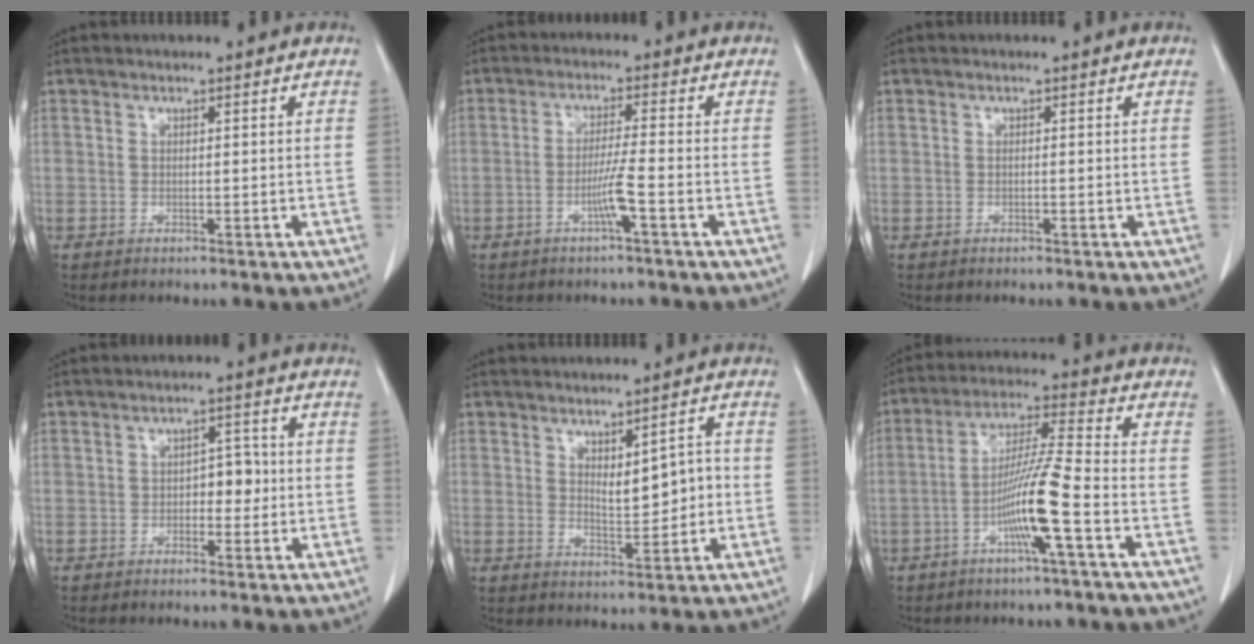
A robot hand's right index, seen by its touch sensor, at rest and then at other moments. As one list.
[{"total": 4.2, "force": [-1.7, -0.7, 3.7], "torque": [-0.071, -0.003, -0.035]}, {"total": 0.0}, {"total": 3.4, "force": [-0.4, 2.0, 2.7], "torque": [-0.031, 0.009, -0.006]}, {"total": 5.2, "force": [0.6, 2.2, 4.7], "torque": [-0.069, 0.005, 0.018]}, {"total": 9.9, "force": [-3.7, -0.8, 9.1], "torque": [-0.177, 0.001, -0.072]}]